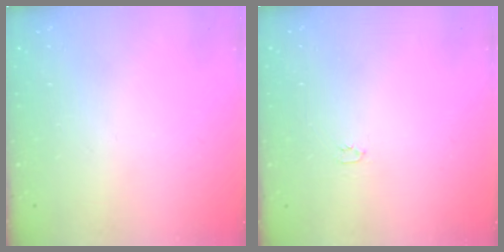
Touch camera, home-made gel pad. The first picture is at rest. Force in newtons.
{"total": 2.0, "press": 2.0, "slide": 0.3}